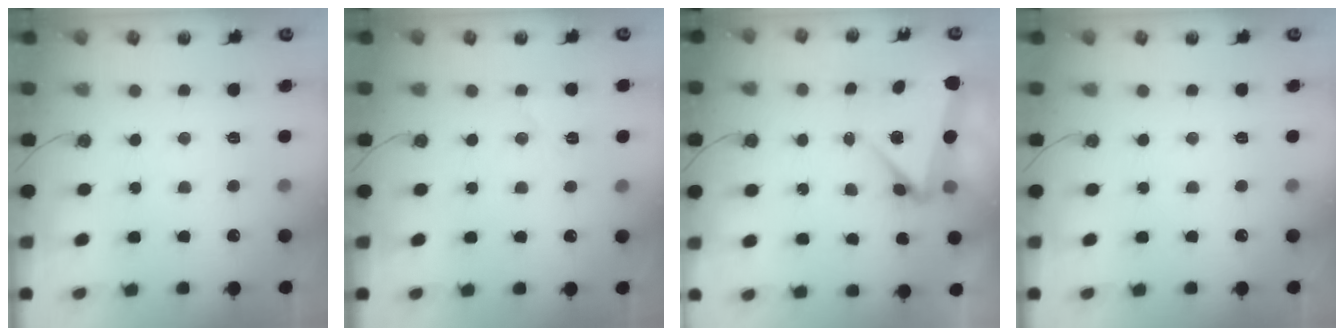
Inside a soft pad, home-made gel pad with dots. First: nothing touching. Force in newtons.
{"total": 5.9, "press": 5.6, "slide": 1.8}
{"total": 5.5, "press": 5.3, "slide": 1.7}
{"total": 0.0}